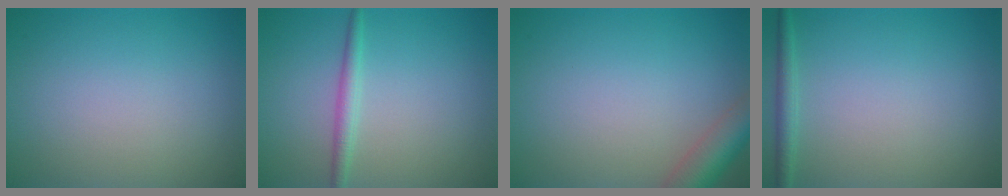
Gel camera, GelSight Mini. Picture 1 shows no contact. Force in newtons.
{"total": 1.7, "press": 1.7, "slide": 0.1}
{"total": 4.2, "press": 4.2, "slide": 0.2}
{"total": 1.4, "press": 1.4, "slide": 0.1}